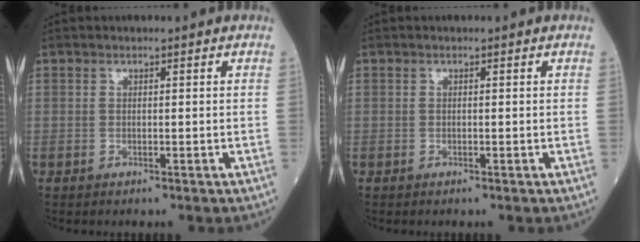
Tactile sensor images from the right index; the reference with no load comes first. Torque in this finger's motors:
{"motor_torque": [0.00, 0.00, 0.00, 0.00]}